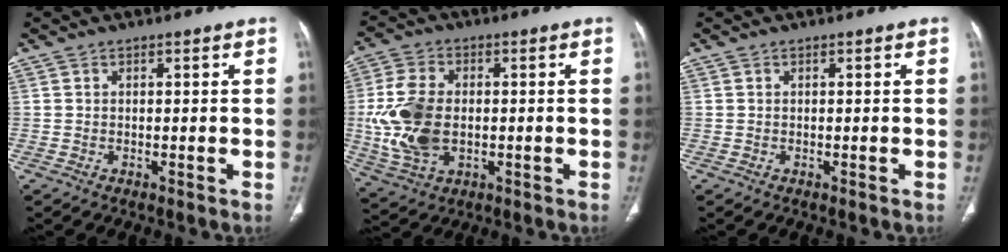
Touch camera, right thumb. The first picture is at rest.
{"total": 13.0, "force": [-0.8, 8.4, 9.9], "torque": [-0.210, 0.002, -0.008]}
{"total": 0.0}